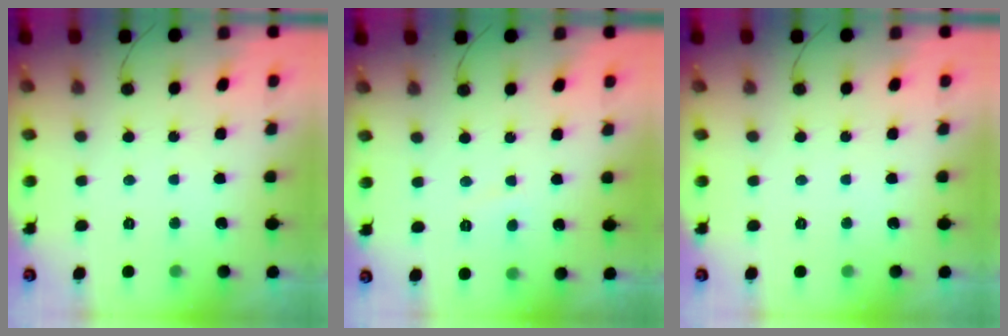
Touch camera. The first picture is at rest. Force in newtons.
{"total": 2.8, "press": 2.8, "slide": 0.3}
{"total": 0.0}